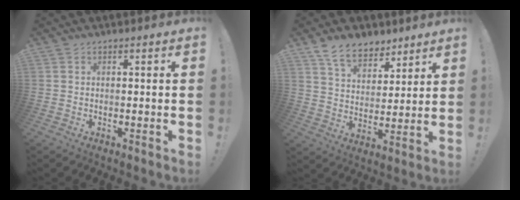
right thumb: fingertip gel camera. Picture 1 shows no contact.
{"total": 11.3, "force": [8.4, 6.5, 4.0], "torque": [-0.071, -0.054, 0.164]}